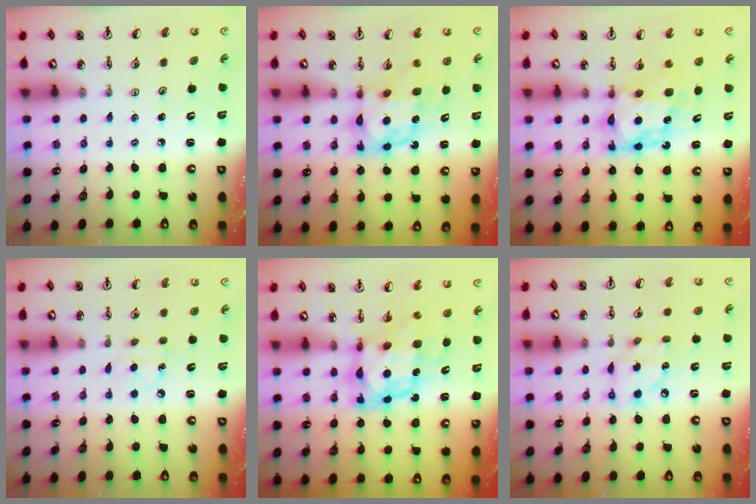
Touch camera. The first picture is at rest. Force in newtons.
{"total": 7.7, "press": 7.7, "slide": 0.7}
{"total": 7.8, "press": 7.8, "slide": 0.7}
{"total": 7.5, "press": 7.5, "slide": 0.8}
{"total": 9.2, "press": 9.2, "slide": 0.9}
{"total": 10.6, "press": 10.6, "slide": 0.7}